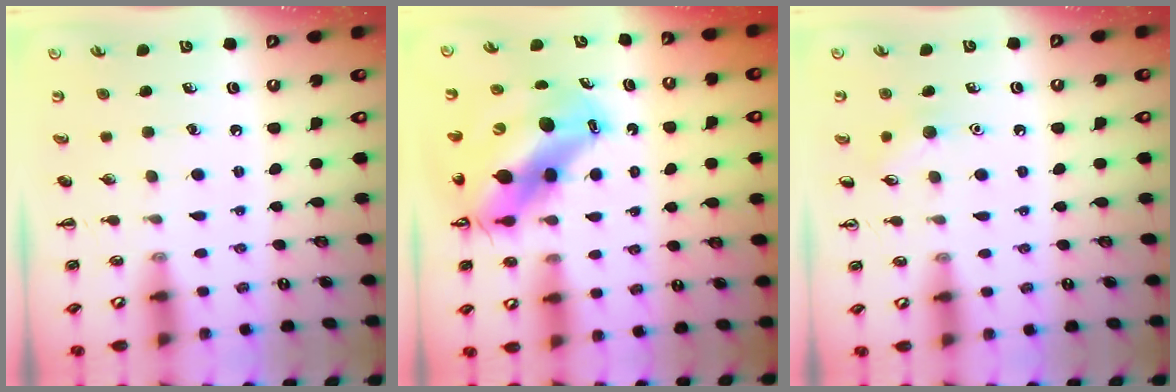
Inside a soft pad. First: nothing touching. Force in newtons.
{"total": 15.4, "press": 14.7, "slide": 4.6}
{"total": 6.1, "press": 5.9, "slide": 1.8}